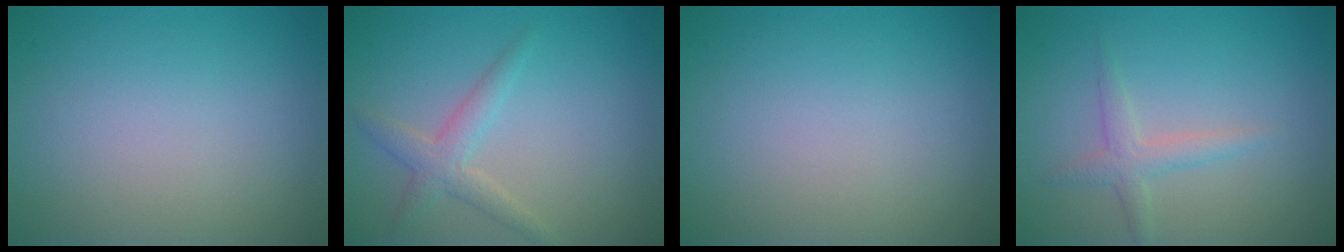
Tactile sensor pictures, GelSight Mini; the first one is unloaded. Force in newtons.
{"total": 2.4, "press": 2.4, "slide": 0.1}
{"total": 0.0}
{"total": 1.9, "press": 1.9, "slide": 0.0}